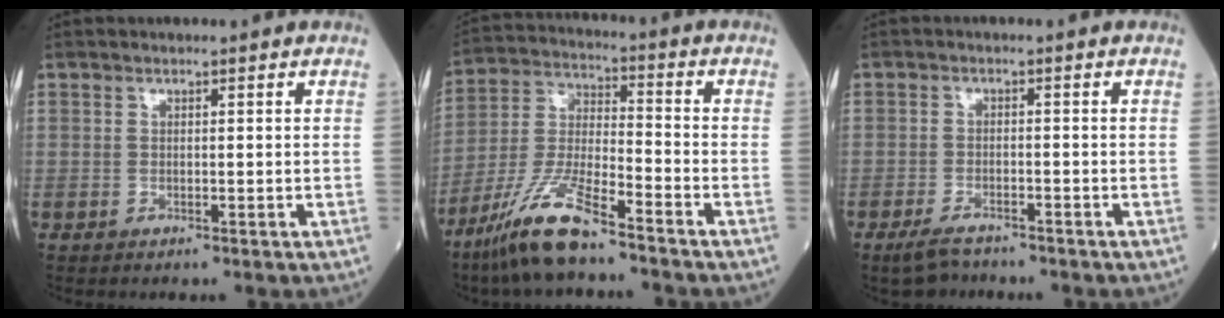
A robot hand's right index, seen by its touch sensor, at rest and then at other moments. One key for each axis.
{"total": 11.7, "fx": -8.6, "fy": 1.2, "fz": 7.8, "tx": -0.172, "ty": -0.024, "tz": -0.169}
{"total": 3.7, "fx": -3.1, "fy": 1.2, "fz": 1.6, "tx": -0.041, "ty": -0.006, "tz": -0.051}